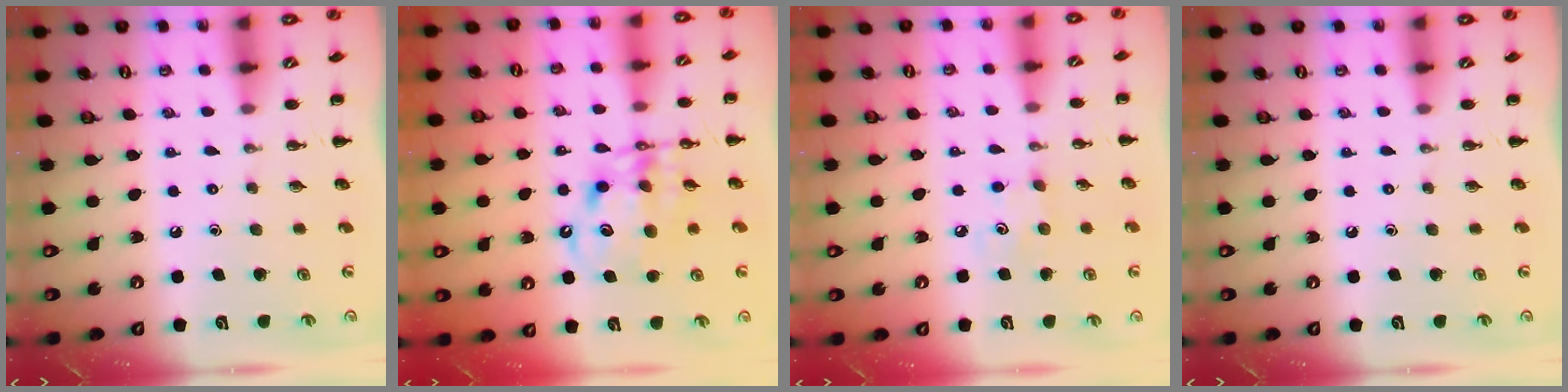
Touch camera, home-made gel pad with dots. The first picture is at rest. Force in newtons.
{"total": 10.5, "press": 10.0, "slide": 3.0}
{"total": 4.5, "press": 4.3, "slide": 1.2}
{"total": 0.0}